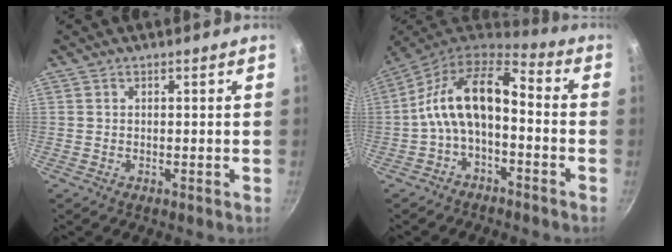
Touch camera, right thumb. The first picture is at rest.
{"total": 13.8, "force": [-1.7, 7.3, 11.6], "torque": [-0.196, 0.066, -0.044]}